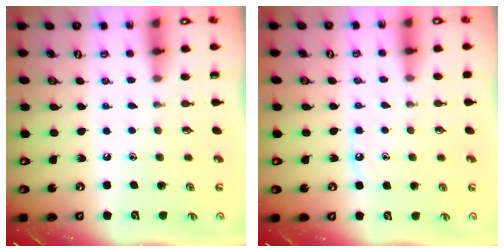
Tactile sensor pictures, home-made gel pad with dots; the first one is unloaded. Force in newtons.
{"total": 4.3, "press": 4.2, "slide": 0.5}